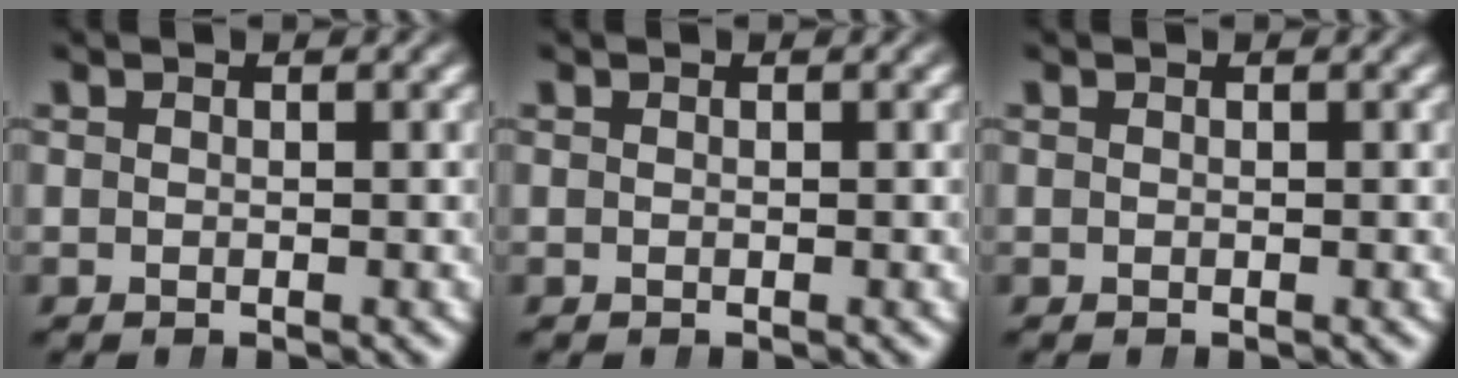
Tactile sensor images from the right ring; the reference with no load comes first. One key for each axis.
{"total": 0.0}
{"total": 0.0}